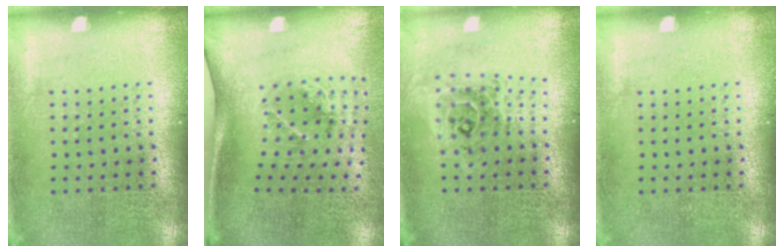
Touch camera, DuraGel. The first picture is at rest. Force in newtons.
{"total": 2.1, "press": 1.3, "slide": 1.7}
{"total": 0.8, "press": 0.8, "slide": 0.1}
{"total": 0.0}